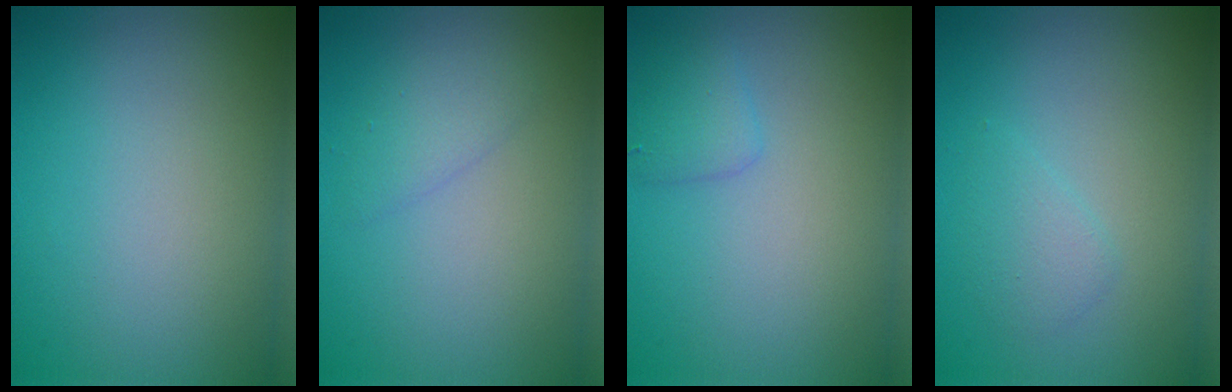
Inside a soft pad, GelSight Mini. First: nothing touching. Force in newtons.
{"total": 1.4, "press": 1.4, "slide": 0.2}
{"total": 1.7, "press": 1.7, "slide": 0.1}
{"total": 1.5, "press": 1.5, "slide": 0.2}